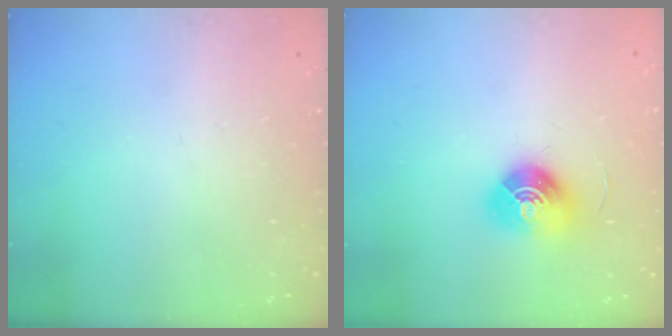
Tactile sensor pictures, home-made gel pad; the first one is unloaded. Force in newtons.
{"total": 10.0, "press": 10.0, "slide": 0.4}